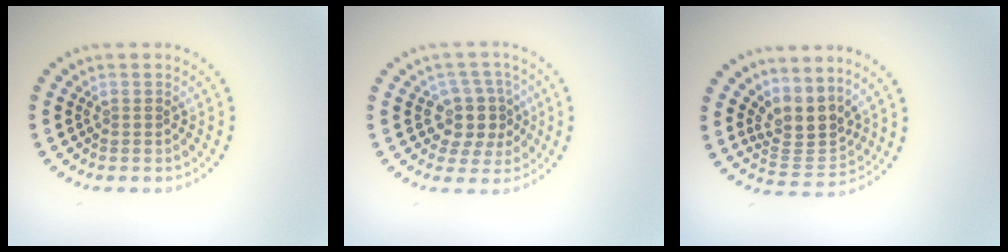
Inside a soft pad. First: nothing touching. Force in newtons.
{"total": 4.0, "press": 3.7, "slide": 1.5}
{"total": 3.5, "press": 2.6, "slide": 2.4}